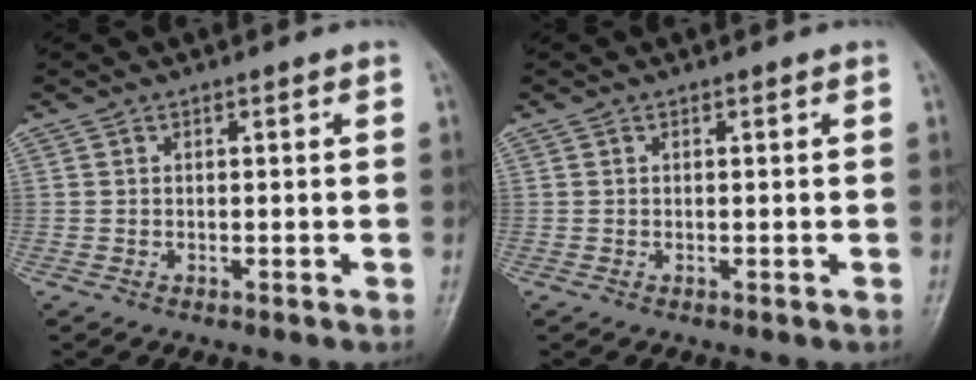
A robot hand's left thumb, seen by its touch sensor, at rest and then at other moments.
{"total": 0.0}